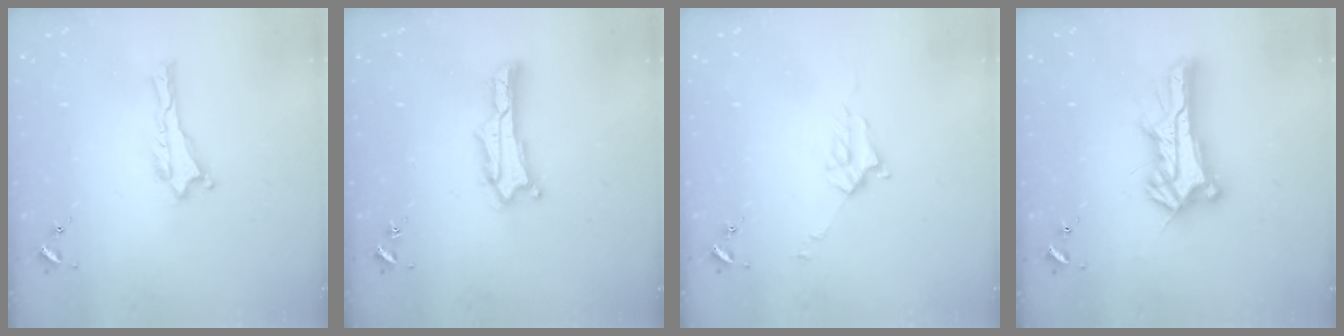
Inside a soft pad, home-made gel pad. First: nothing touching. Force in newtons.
{"total": 1.6, "press": 1.5, "slide": 0.3}
{"total": 2.7, "press": 2.7, "slide": 0.3}
{"total": 11.3, "press": 11.3, "slide": 1.0}